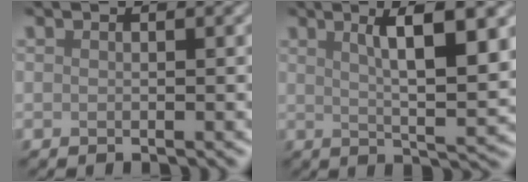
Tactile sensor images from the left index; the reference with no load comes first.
{"total": 7.9, "force": [2.4, 1.8, 7.3], "torque": [-0.102, 0.002, 0.040]}